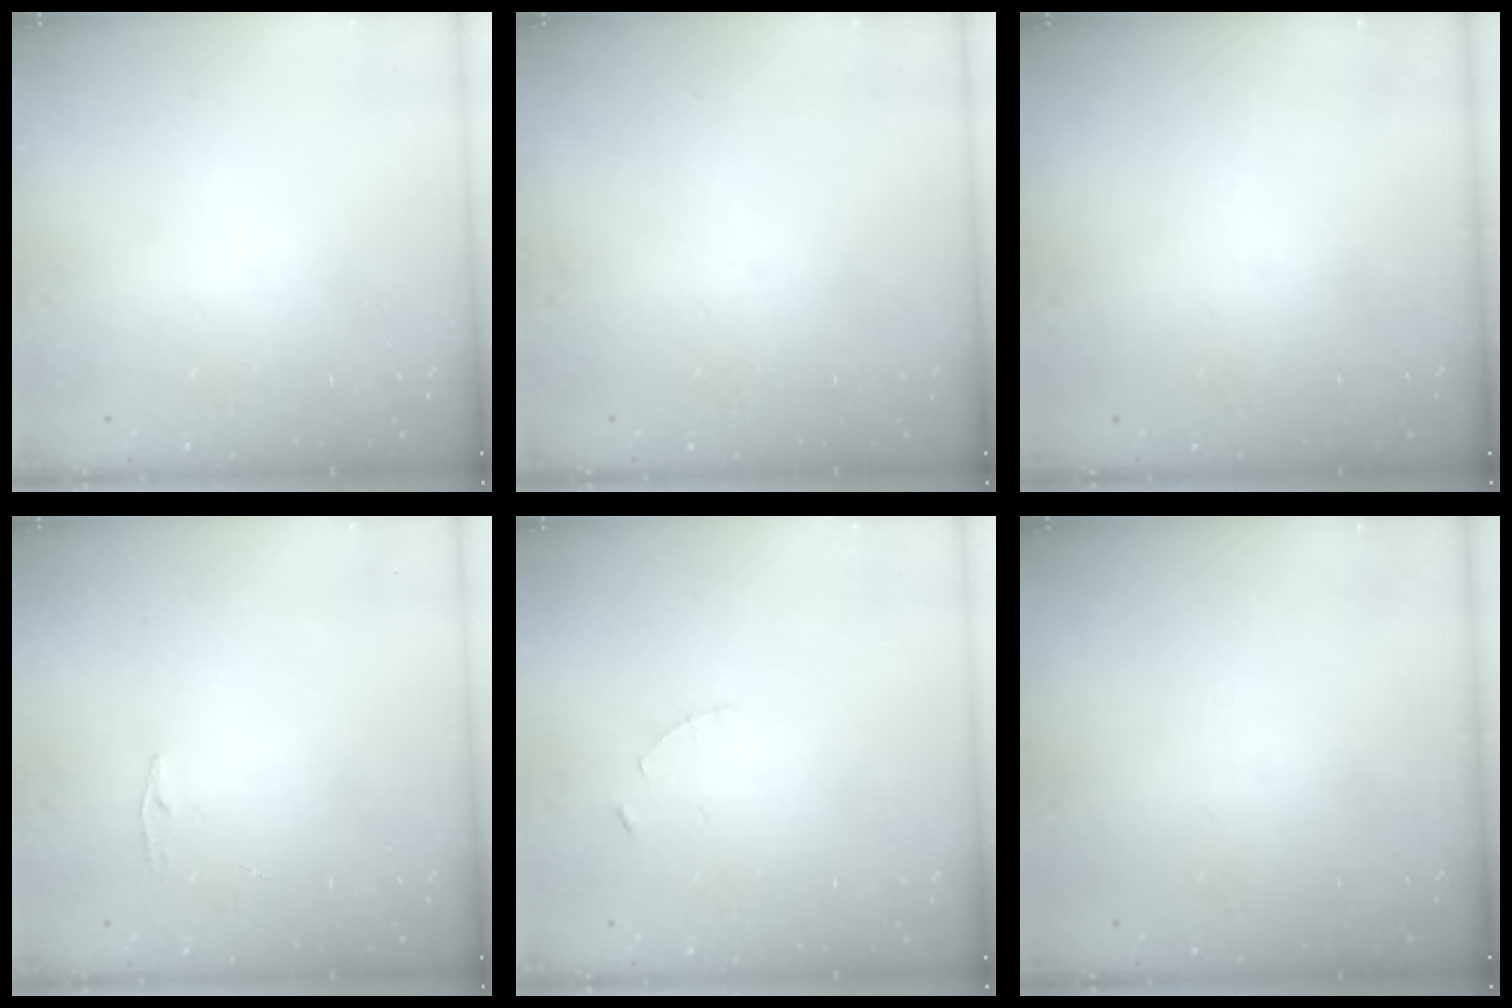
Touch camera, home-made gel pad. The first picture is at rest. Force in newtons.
{"total": 0.0}
{"total": 0.0}
{"total": 3.8, "press": 3.7, "slide": 0.5}
{"total": 1.0, "press": 1.0, "slide": 0.2}
{"total": 0.0}